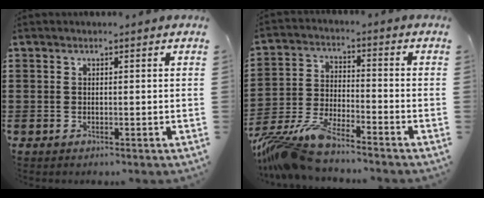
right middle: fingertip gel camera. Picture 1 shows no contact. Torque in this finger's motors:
{"motor_torque": [0.77, 0.11, 0.28, 0.21]}